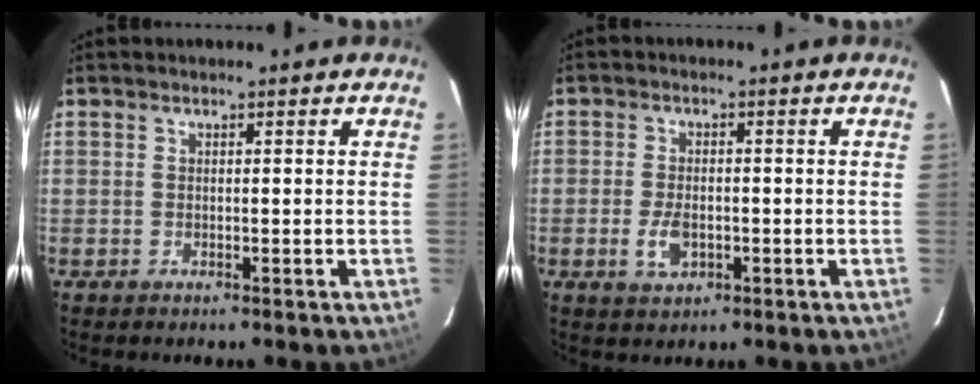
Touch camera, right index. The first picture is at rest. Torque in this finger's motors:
{"motor_torque": [0.08, 0.02, 0.06, 0.03]}